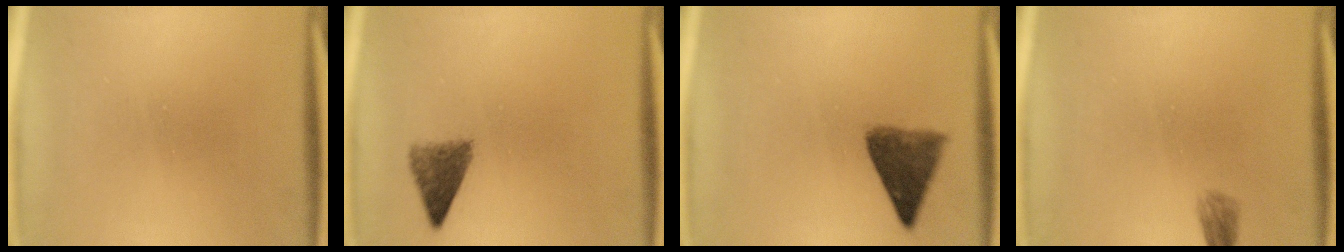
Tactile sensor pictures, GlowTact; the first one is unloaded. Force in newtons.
{"total": 3.9}
{"total": 6.4}
{"total": 1.7}